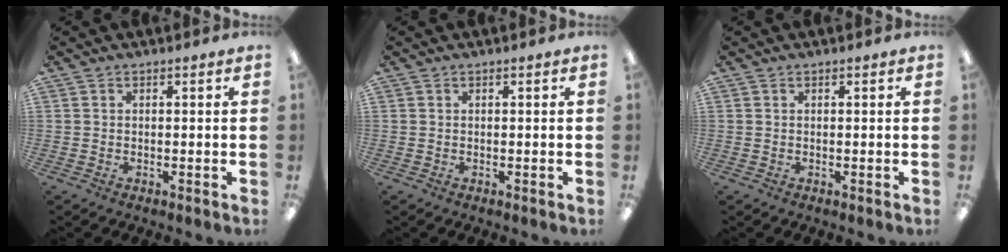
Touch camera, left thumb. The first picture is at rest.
{"total": 0.0}
{"total": 0.0}